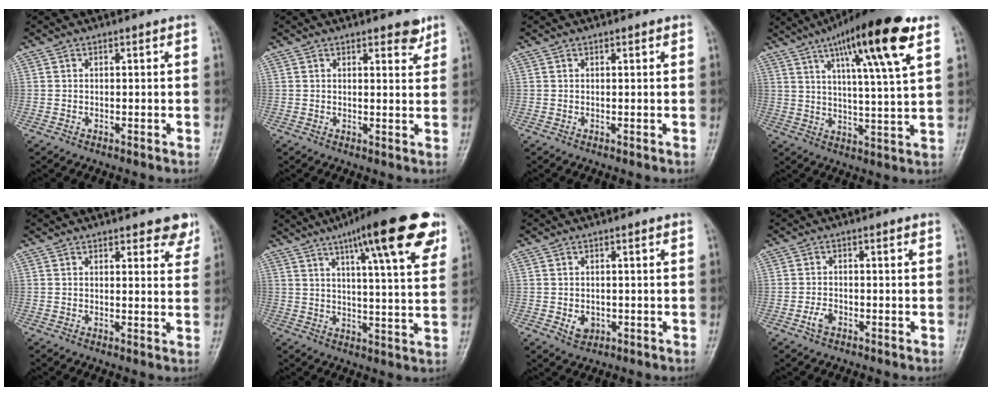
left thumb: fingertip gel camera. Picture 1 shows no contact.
{"total": 3.3, "force": [2.4, 1.3, 1.9], "torque": [-0.008, -0.014, 0.029]}
{"total": 0.6, "force": [0.3, 0.2, 0.4], "torque": [-0.006, 0.000, 0.003]}
{"total": 18.1, "force": [9.3, 2.7, 15.4], "torque": [-0.235, -0.023, 0.142]}
{"total": 4.9, "force": [3.5, 2.0, 2.8], "torque": [-0.002, -0.017, 0.039]}
{"total": 19.3, "force": [10.5, 3.7, 15.7], "torque": [-0.206, -0.023, 0.146]}
{"total": 2.8, "force": [-0.6, 2.2, 1.6], "torque": [-0.016, 0.000, -0.002]}
{"total": 2.3, "force": [-1.2, 1.4, 1.4], "torque": [-0.030, 0.007, -0.024]}